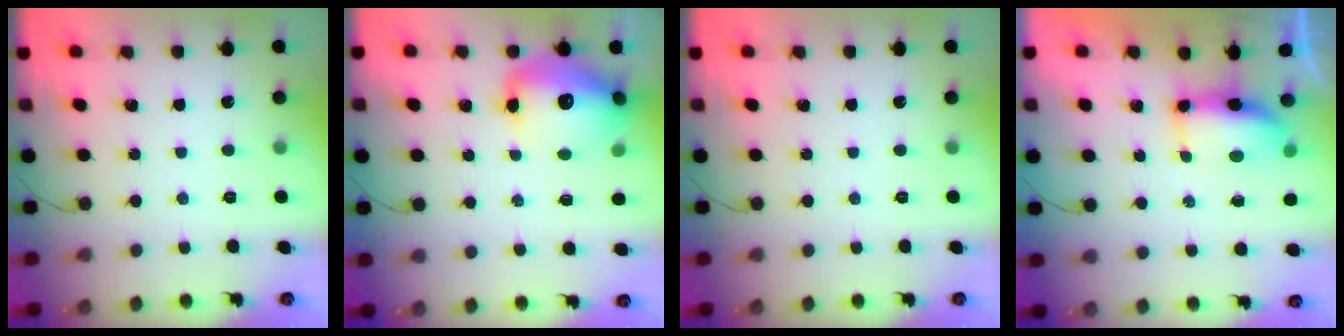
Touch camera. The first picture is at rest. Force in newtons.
{"total": 16.4, "press": 15.9, "slide": 4.2}
{"total": 0.0}
{"total": 8.6, "press": 7.8, "slide": 3.7}